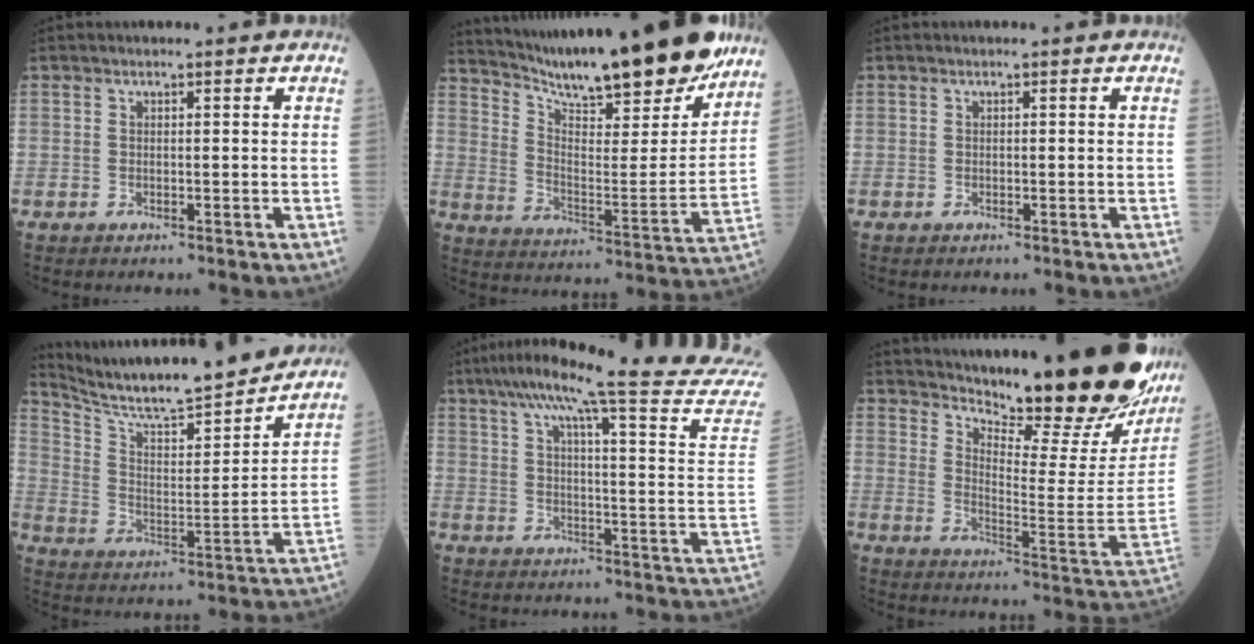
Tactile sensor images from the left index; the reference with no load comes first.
{"total": 23.8, "force": [20.8, 2.1, 11.5], "torque": [-0.193, -0.050, 0.303]}
{"total": 0.0}
{"total": 22.1, "force": [20.1, 1.0, 9.0], "torque": [-0.159, -0.032, 0.301]}
{"total": 28.9, "force": [25.9, -0.8, 12.7], "torque": [-0.195, -0.082, 0.320]}
{"total": 26.5, "force": [22.6, 3.3, 13.6], "torque": [-0.217, -0.096, 0.297]}